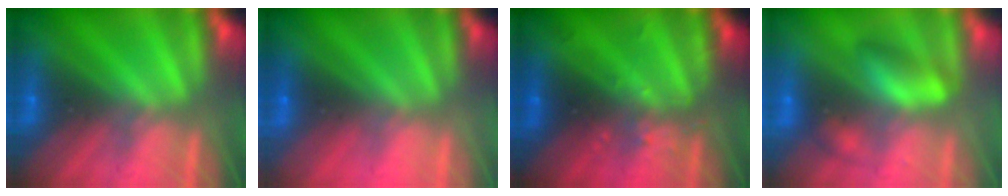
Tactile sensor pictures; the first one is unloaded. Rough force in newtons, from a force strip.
{"total": 3.3}
{"total": 2.5}
{"total": 2.7}